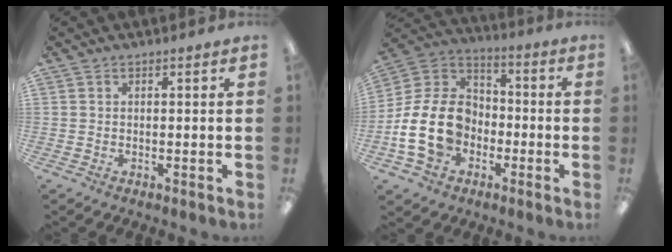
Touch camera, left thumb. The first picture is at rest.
{"total": 17.7, "force": [-3.9, 13.5, 10.8], "torque": [-0.240, 0.024, -0.066]}